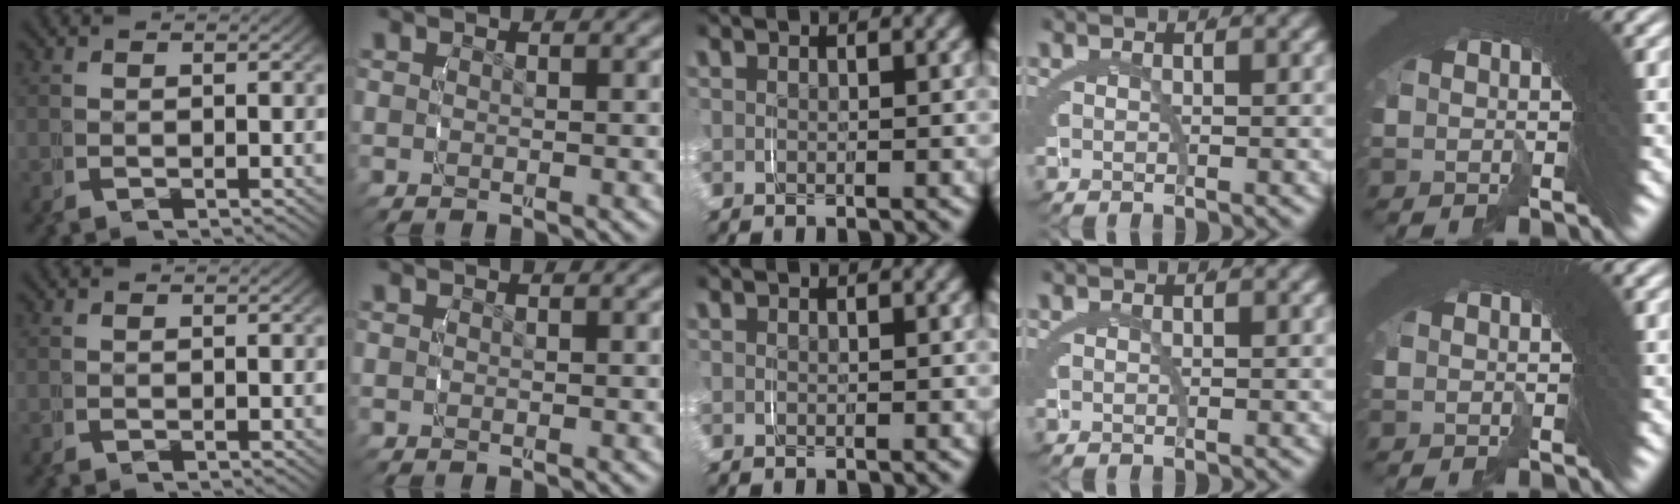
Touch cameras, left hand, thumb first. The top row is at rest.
{}